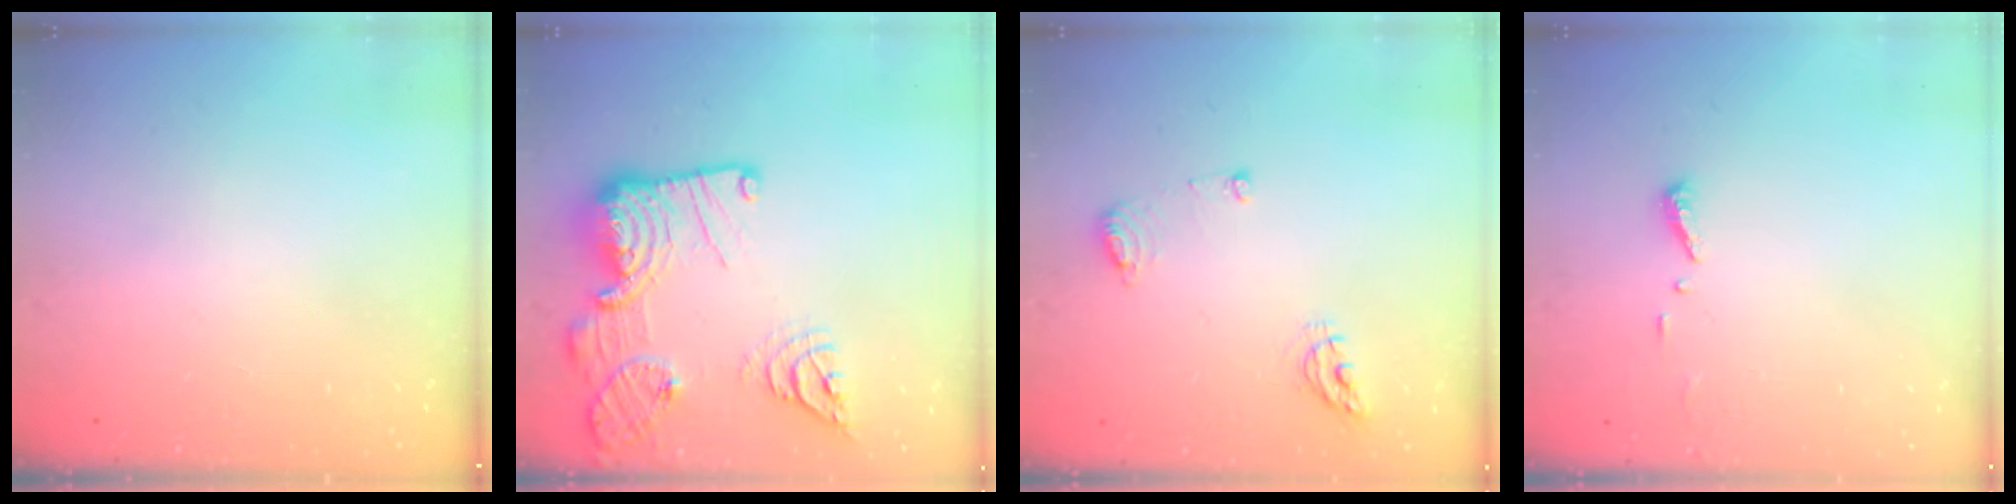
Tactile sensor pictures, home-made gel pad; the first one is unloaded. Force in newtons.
{"total": 22.9, "press": 22.8, "slide": 2.3}
{"total": 6.9, "press": 6.8, "slide": 0.9}
{"total": 3.7, "press": 3.7, "slide": 0.2}